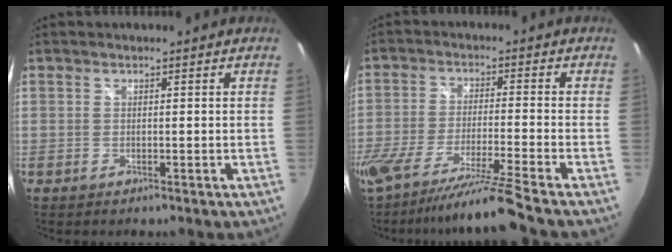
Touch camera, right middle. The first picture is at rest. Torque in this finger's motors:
{"motor_torque": [0.75, -0.74, 0.17, 0.08]}